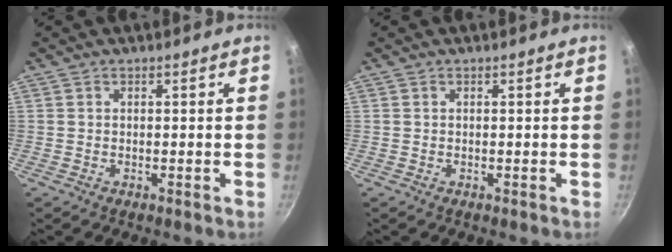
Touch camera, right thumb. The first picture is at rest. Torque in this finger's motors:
{"motor_torque": [0.00, 0.00, 0.07, 0.00, 0.01]}